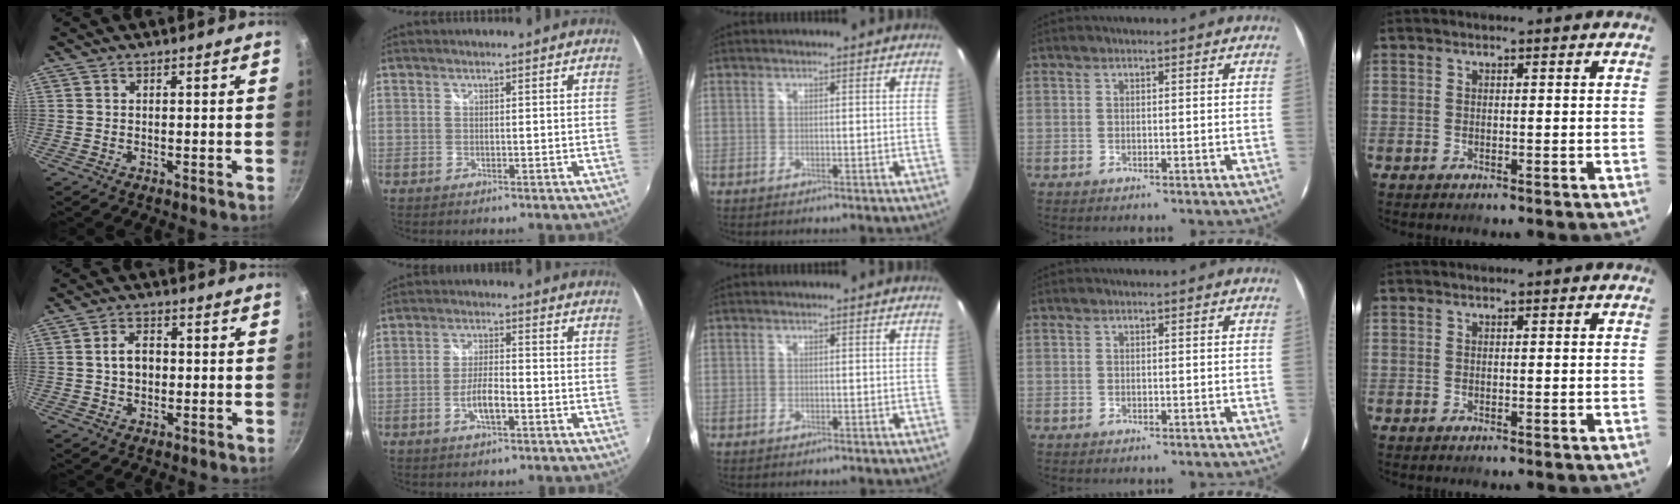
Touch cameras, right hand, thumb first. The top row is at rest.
{"thumb": {"total": 4.9, "force": [0.1, 3.4, 3.5], "torque": [-0.044, 0.012, -0.002]}, "index": {"total": 5.4, "force": [-2.2, 1.4, 4.7], "torque": [-0.094, 0.000, -0.040]}}